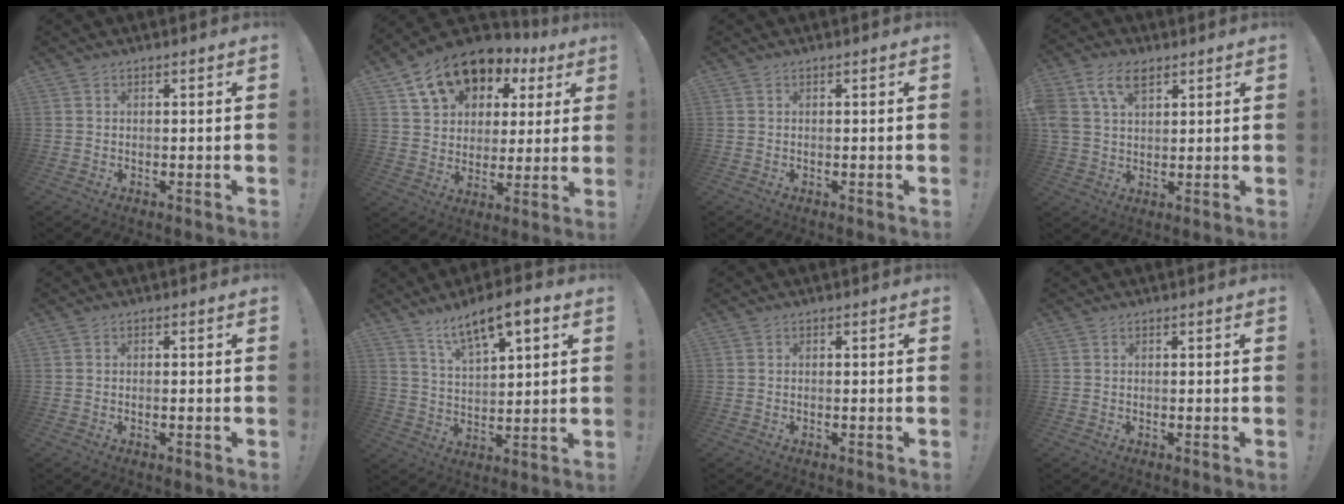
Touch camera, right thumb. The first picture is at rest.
{"total": 15.1, "force": [9.0, 10.0, 6.8], "torque": [-0.110, -0.047, 0.169]}
{"total": 0.0}
{"total": 9.5, "force": [5.0, 5.8, 5.8], "torque": [-0.120, -0.003, 0.097]}
{"total": 0.7, "force": [-0.4, 0.1, 0.5], "torque": [-0.013, 0.002, -0.006]}
{"total": 10.4, "force": [7.1, 3.1, 6.9], "torque": [-0.121, -0.035, 0.123]}
{"total": 0.0}
{"total": 0.0}